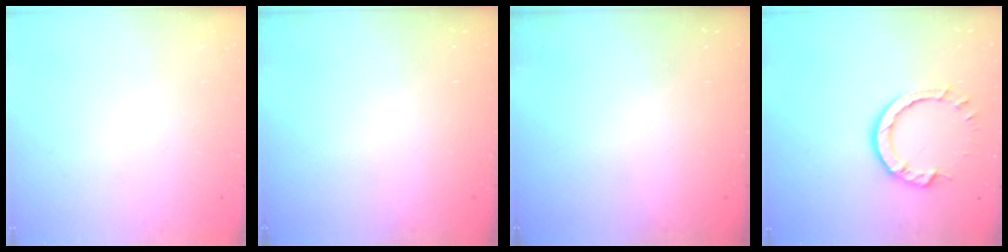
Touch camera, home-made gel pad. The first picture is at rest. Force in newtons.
{"total": 0.0}
{"total": 0.0}
{"total": 7.8, "press": 7.7, "slide": 0.6}